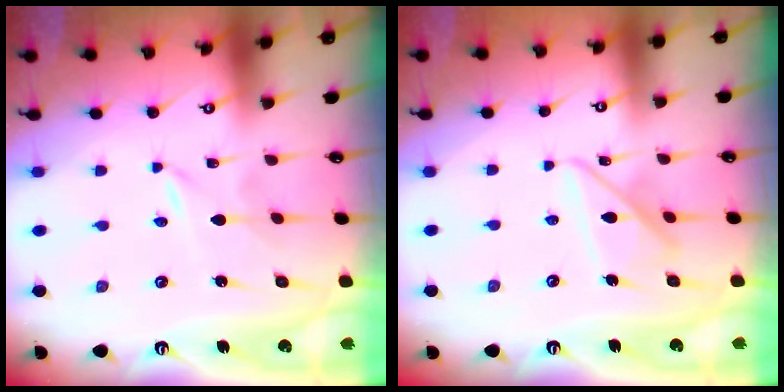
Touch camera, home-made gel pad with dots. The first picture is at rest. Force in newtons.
{"total": 12.1, "press": 12.1, "slide": 1.2}